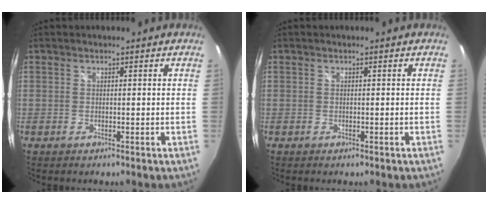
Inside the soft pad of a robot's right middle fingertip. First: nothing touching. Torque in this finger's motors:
{"motor_torque": [1.08, -1.02, 0.03, 0.01]}